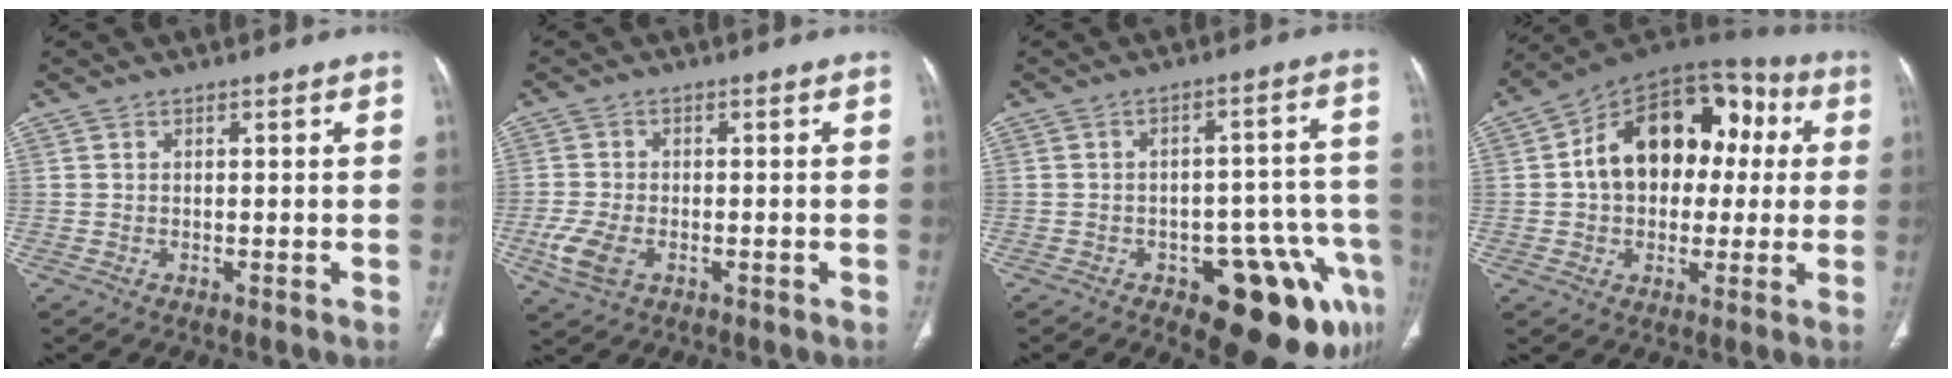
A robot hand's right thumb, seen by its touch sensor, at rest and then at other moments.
{"total": 6.1, "force": [-1.9, 3.7, 4.4], "torque": [-0.107, 0.001, -0.034]}
{"total": 17.6, "force": [-8.6, 7.7, 13.3], "torque": [-0.099, 0.054, -0.099]}
{"total": 20.8, "force": [2.5, 14.3, 15.0], "torque": [-0.190, 0.042, 0.032]}